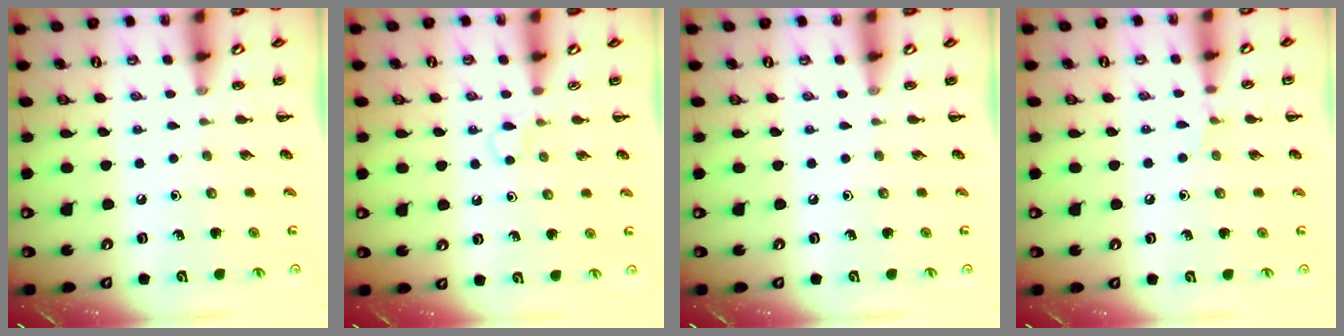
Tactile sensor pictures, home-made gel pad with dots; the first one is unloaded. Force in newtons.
{"total": 2.8, "press": 2.6, "slide": 1.2}
{"total": 0.0}
{"total": 3.7, "press": 3.4, "slide": 1.4}